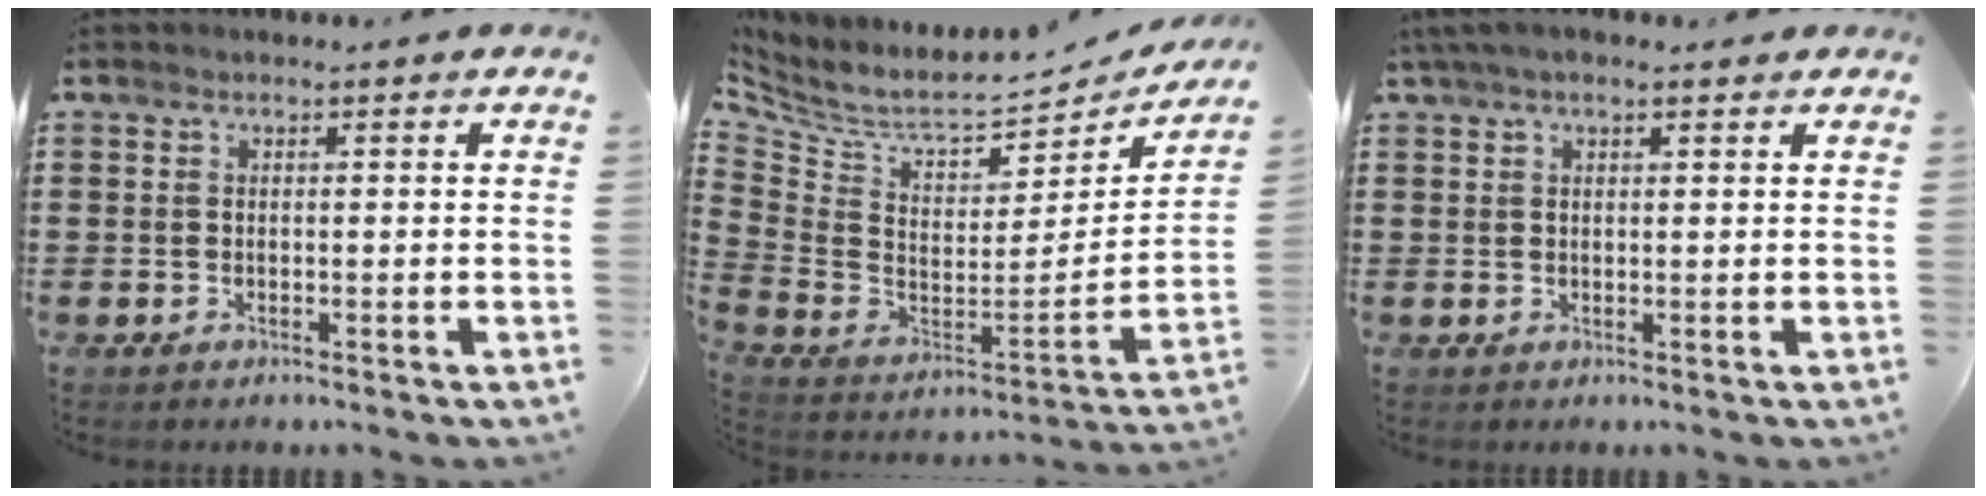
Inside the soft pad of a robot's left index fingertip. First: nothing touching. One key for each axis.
{"total": 5.5, "fx": 4.8, "fy": 1.5, "fz": 2.3, "tx": -0.076, "ty": -0.056, "tz": 0.076}
{"total": 2.5, "fx": 1.6, "fy": 0.7, "fz": 1.9, "tx": -0.039, "ty": 0.004, "tz": 0.029}